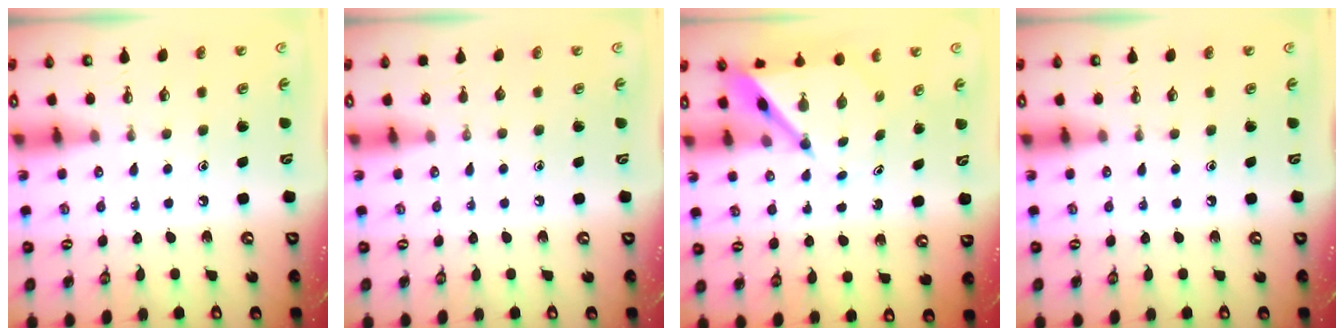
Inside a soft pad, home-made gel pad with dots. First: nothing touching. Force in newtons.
{"total": 0.0}
{"total": 5.9, "press": 5.9, "slide": 0.6}
{"total": 0.0}